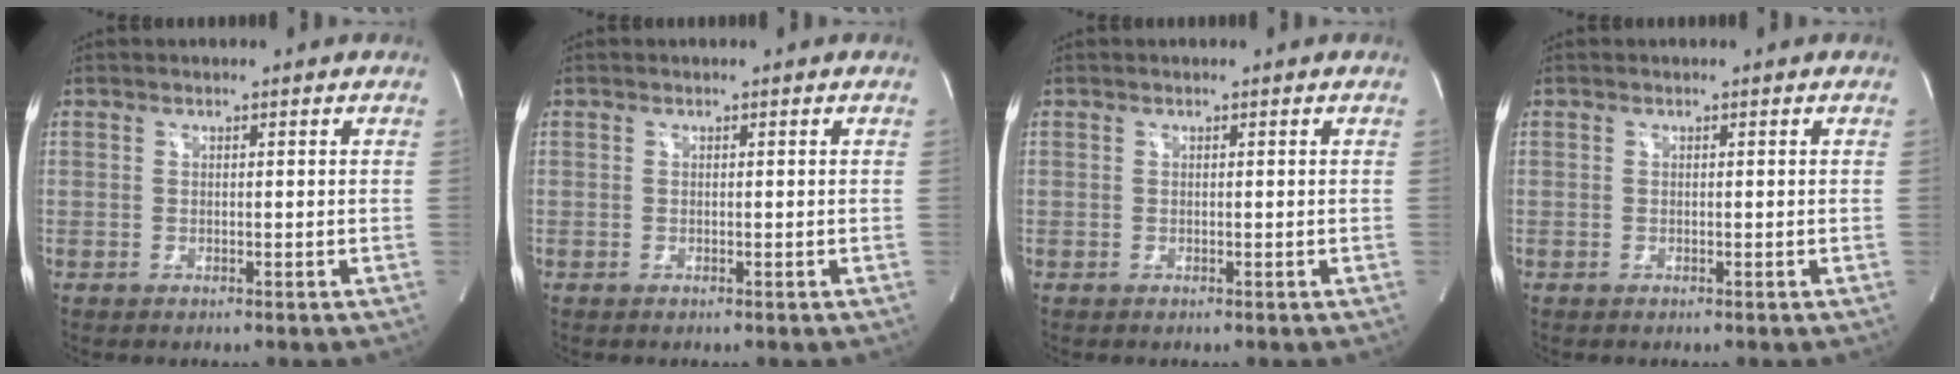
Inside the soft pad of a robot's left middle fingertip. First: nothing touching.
{"total": 0.0}
{"total": 0.0}
{"total": 0.0}